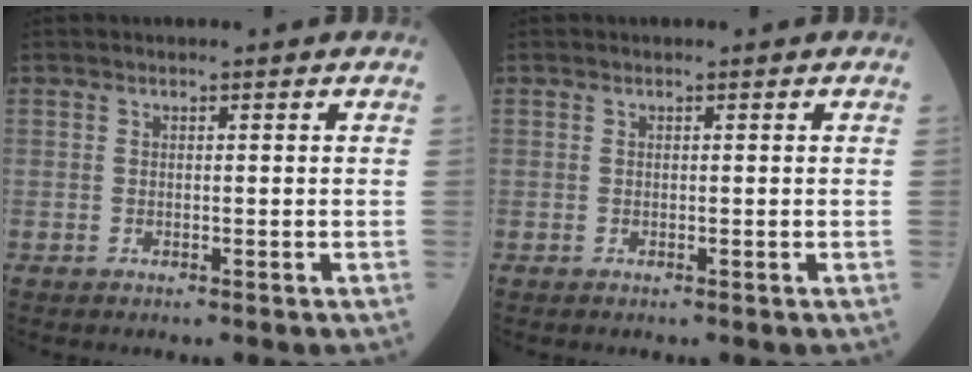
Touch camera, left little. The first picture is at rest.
{"total": 0.0}